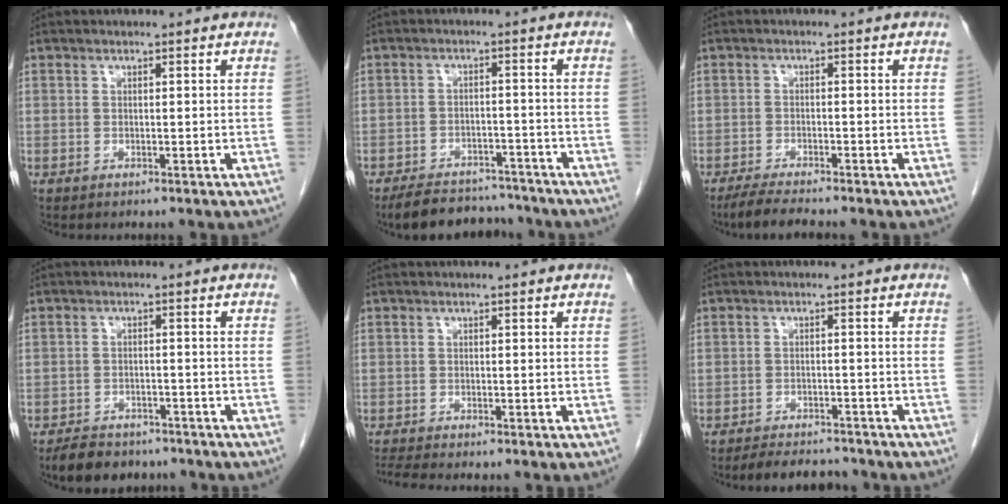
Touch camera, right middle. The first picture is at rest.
{"total": 10.0, "force": [-8.9, 3.5, 2.7], "torque": [-0.036, 0.006, -0.126]}
{"total": 4.4, "force": [-3.8, 0.1, 2.2], "torque": [-0.044, -0.016, -0.068]}
{"total": 6.6, "force": [-5.4, 3.0, 2.2], "torque": [-0.038, -0.003, -0.081]}
{"total": 2.2, "force": [-2.0, -0.8, 0.5], "torque": [-0.020, -0.013, -0.043]}
{"total": 6.3, "force": [-5.8, 1.7, 1.6], "torque": [-0.023, -0.005, -0.084]}